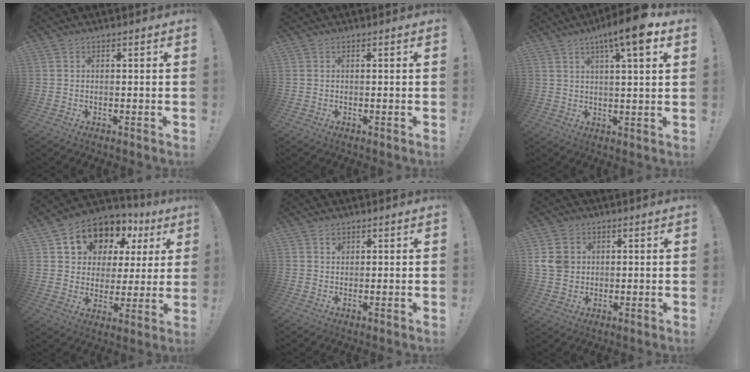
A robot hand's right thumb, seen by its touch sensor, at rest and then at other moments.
{"total": 0.0}
{"total": 10.9, "force": [5.7, 2.0, 9.1], "torque": [-0.122, -0.031, 0.084]}
{"total": 12.2, "force": [7.5, 8.4, 4.5], "torque": [-0.073, -0.059, 0.146]}
{"total": 1.8, "force": [1.3, 1.2, 0.3], "torque": [0.006, -0.010, 0.021]}
{"total": 7.2, "force": [1.7, 6.2, 3.3], "torque": [-0.062, -0.002, 0.036]}